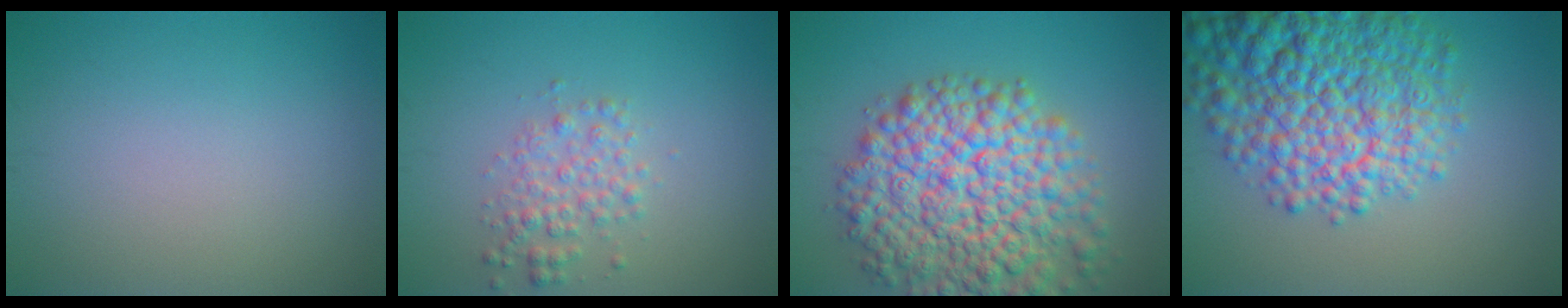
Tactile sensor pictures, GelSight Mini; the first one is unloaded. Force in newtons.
{"total": 2.5, "press": 2.5, "slide": 0.0}
{"total": 11.8, "press": 11.7, "slide": 0.6}
{"total": 11.4, "press": 11.4, "slide": 0.5}